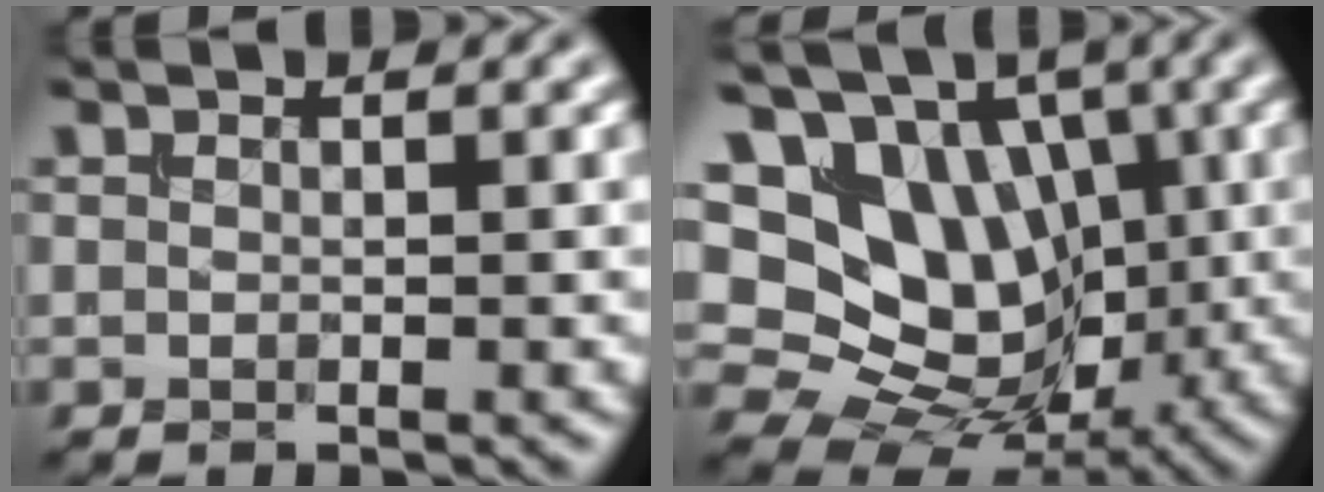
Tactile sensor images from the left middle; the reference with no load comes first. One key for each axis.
{"total": 14.6, "fx": 3.2, "fy": 11.7, "fz": 8.1, "tx": -0.163, "ty": 0.032, "tz": 0.042}